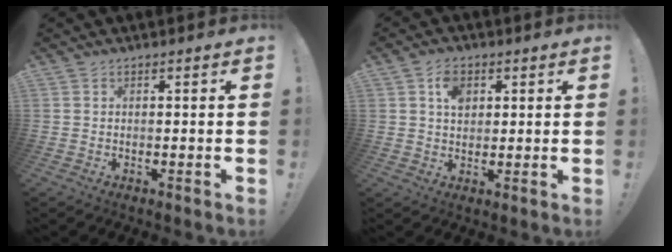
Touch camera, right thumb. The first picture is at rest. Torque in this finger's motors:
{"motor_torque": [0.17, -0.02, 0.13, -0.12, 0.00]}